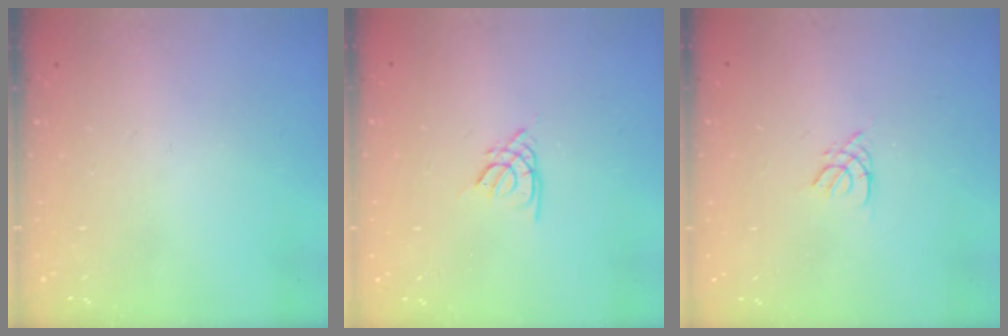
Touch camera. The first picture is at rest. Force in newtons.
{"total": 2.1, "press": 2.1, "slide": 0.4}
{"total": 1.4, "press": 1.4, "slide": 0.4}